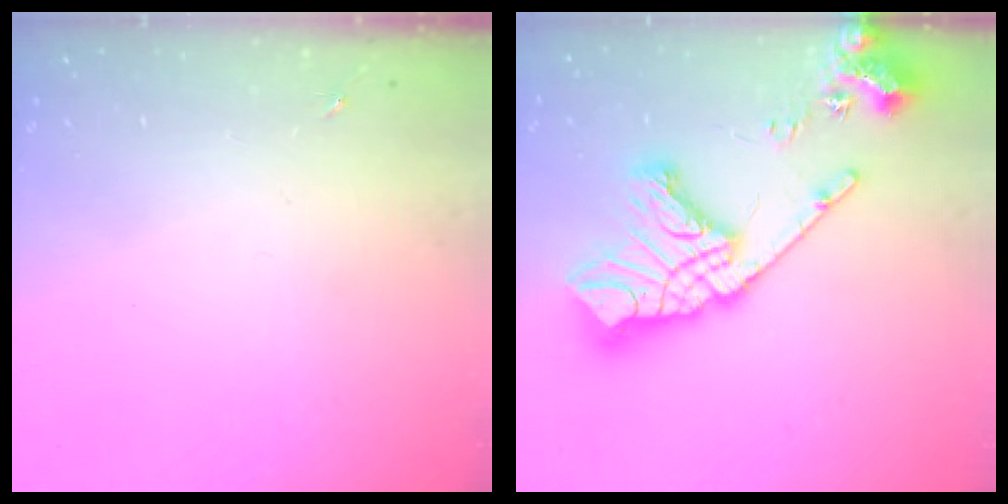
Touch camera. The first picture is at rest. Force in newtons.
{"total": 24.0, "press": 23.8, "slide": 3.0}